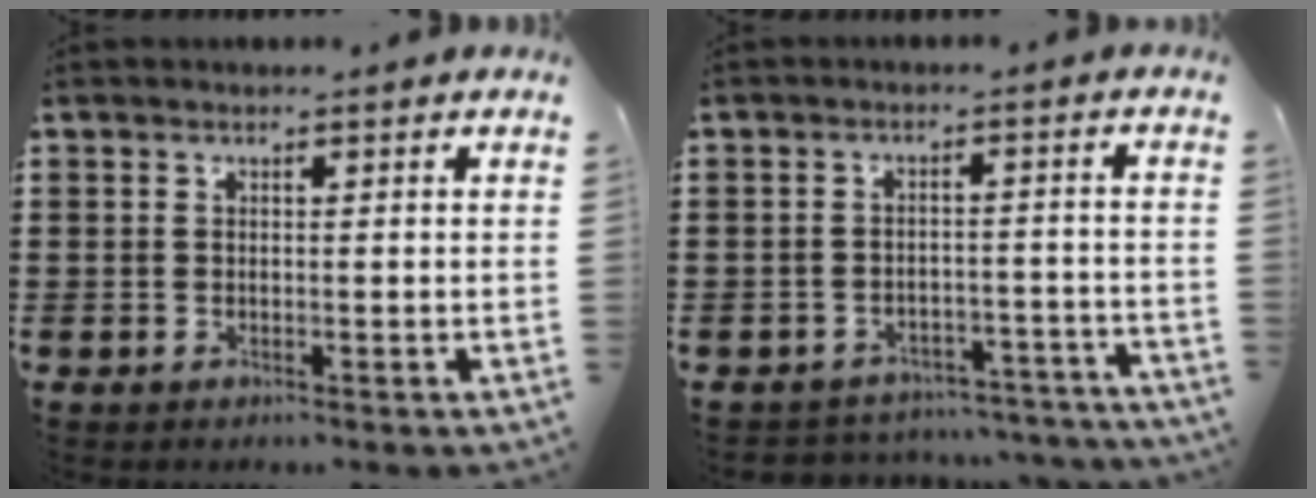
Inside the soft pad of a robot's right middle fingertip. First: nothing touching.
{"total": 3.5, "force": [-3.5, 0.5, 0.0], "torque": [-0.007, 0.004, -0.076]}